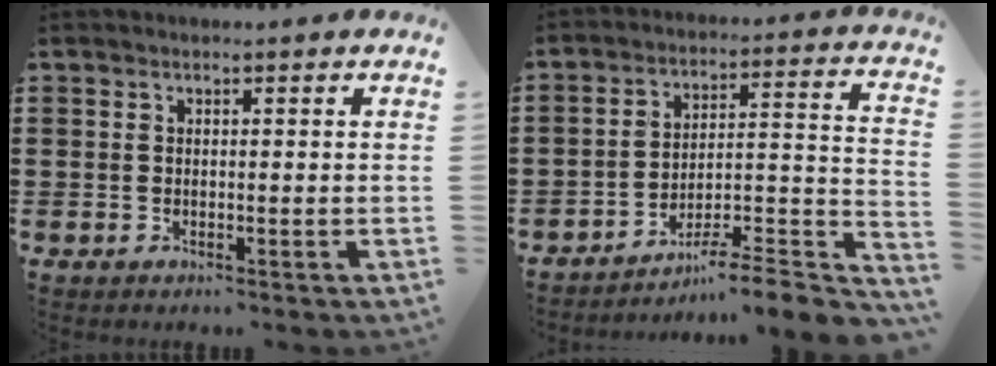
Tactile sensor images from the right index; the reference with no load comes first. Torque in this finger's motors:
{"motor_torque": [-1.65, 0.48, -0.02, -0.03]}